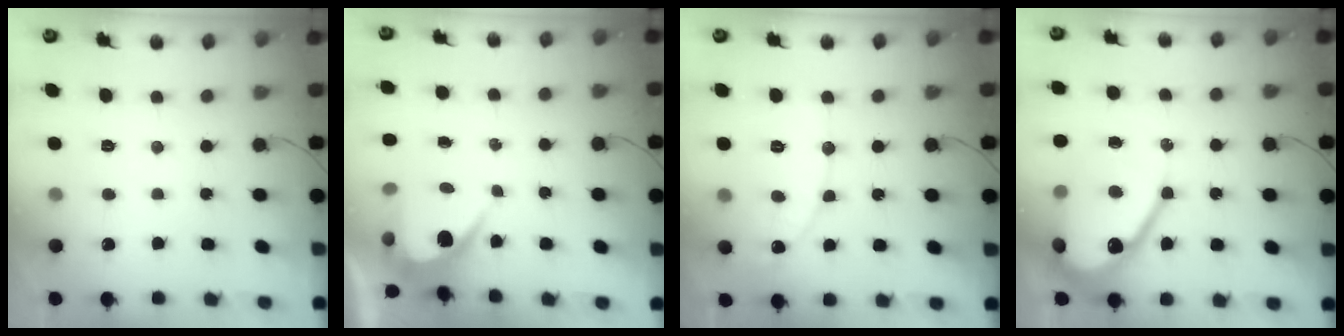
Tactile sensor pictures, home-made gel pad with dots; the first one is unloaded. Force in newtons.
{"total": 5.7, "press": 5.7, "slide": 0.1}
{"total": 8.7, "press": 8.7, "slide": 0.7}
{"total": 14.7, "press": 14.7, "slide": 0.9}